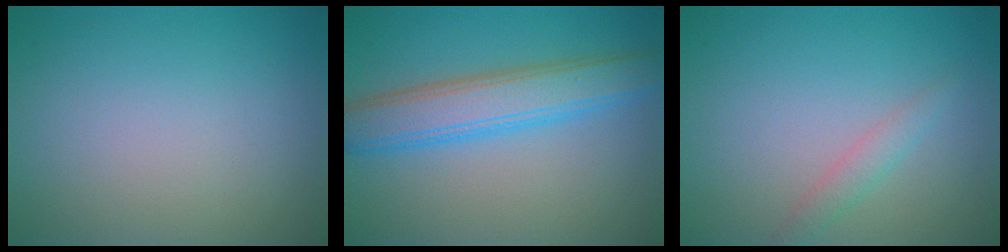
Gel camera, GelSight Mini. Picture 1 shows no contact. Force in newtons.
{"total": 5.4, "press": 5.4, "slide": 0.1}
{"total": 1.4, "press": 1.4, "slide": 0.1}